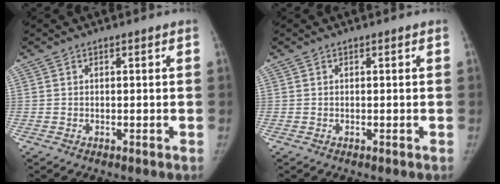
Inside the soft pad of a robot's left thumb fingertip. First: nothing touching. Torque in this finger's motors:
{"motor_torque": [0.00, 0.00, 0.22, -0.22, 0.00]}